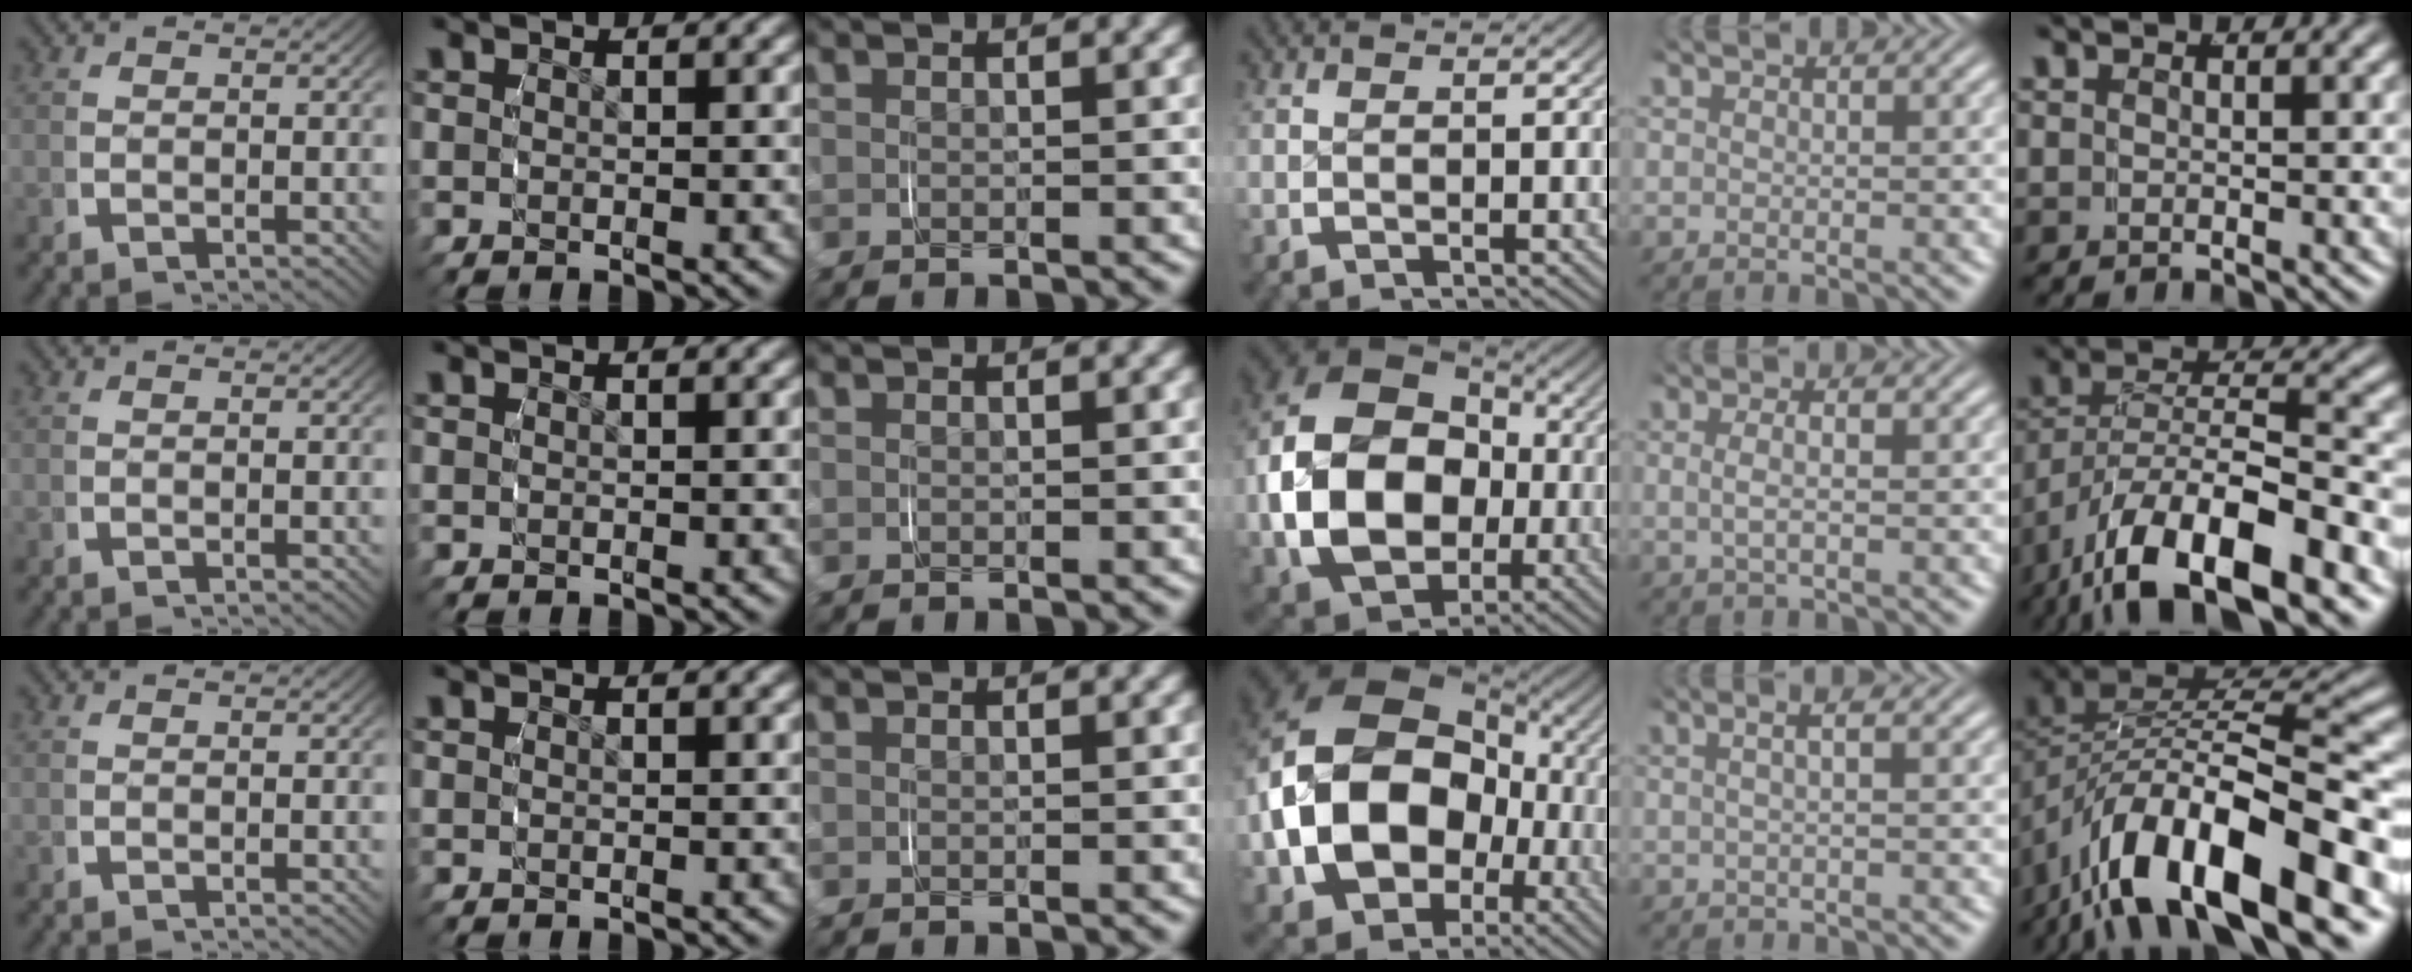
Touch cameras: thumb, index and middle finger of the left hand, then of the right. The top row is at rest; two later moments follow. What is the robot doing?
{"motion": "grasp_and_lifting", "object": "shorts"}